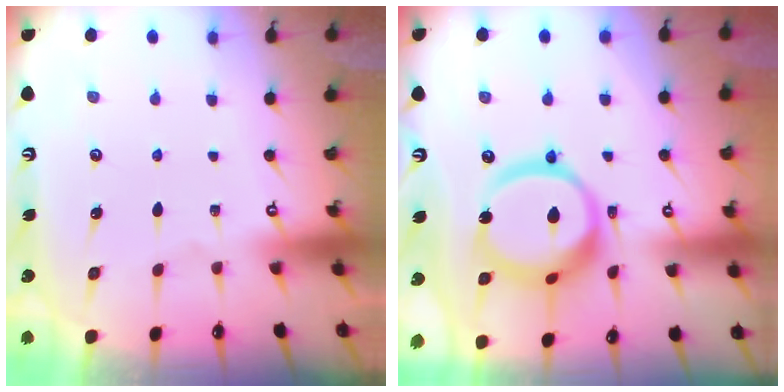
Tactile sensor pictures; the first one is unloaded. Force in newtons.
{"total": 18.0, "press": 17.9, "slide": 1.9}